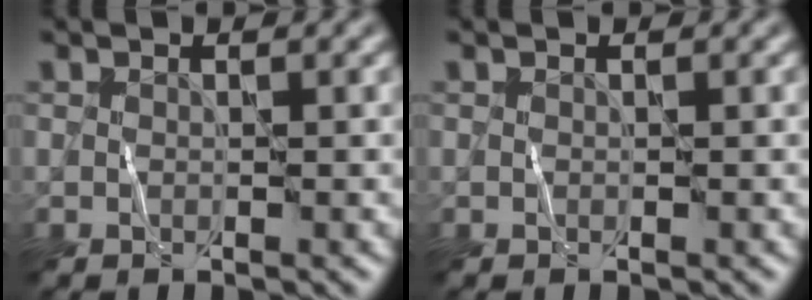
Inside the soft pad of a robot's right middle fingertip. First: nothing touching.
{"total": 0.0}